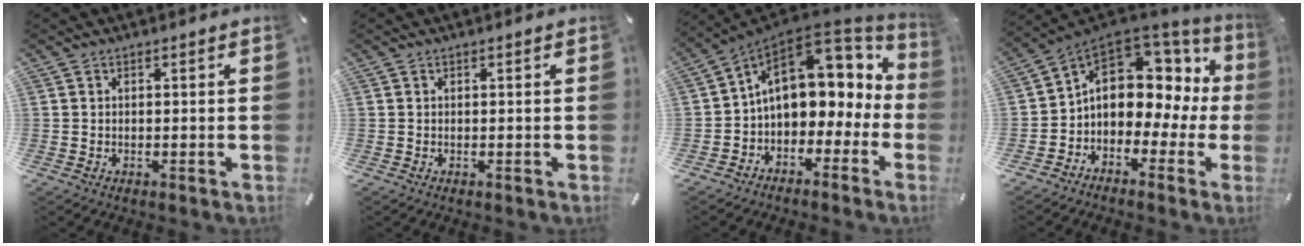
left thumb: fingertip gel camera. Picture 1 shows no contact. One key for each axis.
{"total": 0.0}
{"total": 14.9, "fx": 4.3, "fy": 10.1, "fz": 10.1, "tx": -0.166, "ty": -0.022, "tz": 0.075}
{"total": 9.4, "fx": 2.0, "fy": 7.7, "fz": 5.0, "tx": -0.085, "ty": -0.017, "tz": 0.039}